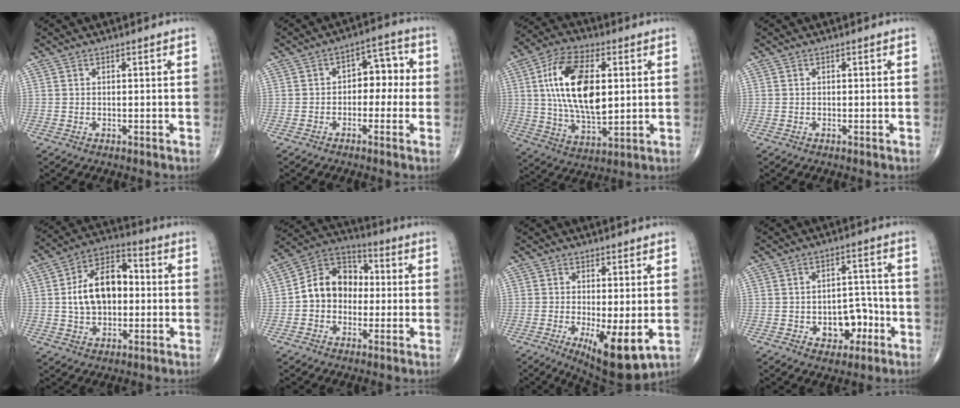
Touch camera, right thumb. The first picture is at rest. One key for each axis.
{"total": 7.0, "fx": -0.6, "fy": 4.7, "fz": 5.1, "tx": -0.035, "ty": 0.033, "tz": -0.019}
{"total": 18.8, "fx": 3.2, "fy": 9.4, "fz": 15.9, "tx": -0.284, "ty": -0.007, "tz": 0.057}
{"total": 0.0}
{"total": 13.8, "fx": 0.5, "fy": 8.7, "fz": 10.6, "tx": -0.160, "ty": 0.026, "tz": 0.002}
{"total": 11.8, "fx": -0.3, "fy": 9.4, "fz": 7.2, "tx": -0.091, "ty": 0.039, "tz": -0.019}
{"total": 10.0, "fx": -2.5, "fy": 3.3, "fz": 9.1, "tx": -0.141, "ty": -0.025, "tz": -0.031}
{"total": 8.0, "fx": -2.7, "fy": 5.6, "fz": 5.1, "tx": -0.032, "ty": 0.034, "tz": -0.033}